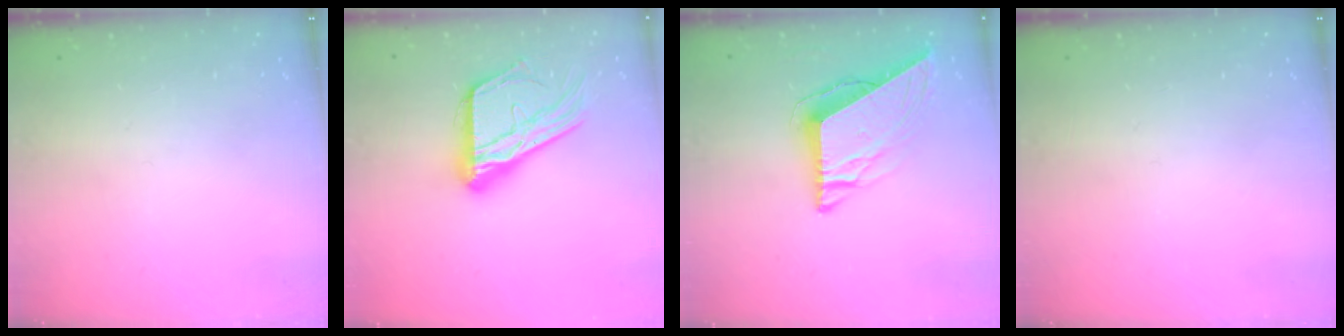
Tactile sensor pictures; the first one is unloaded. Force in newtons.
{"total": 17.9, "press": 17.8, "slide": 1.5}
{"total": 9.8, "press": 9.7, "slide": 1.1}
{"total": 0.0}